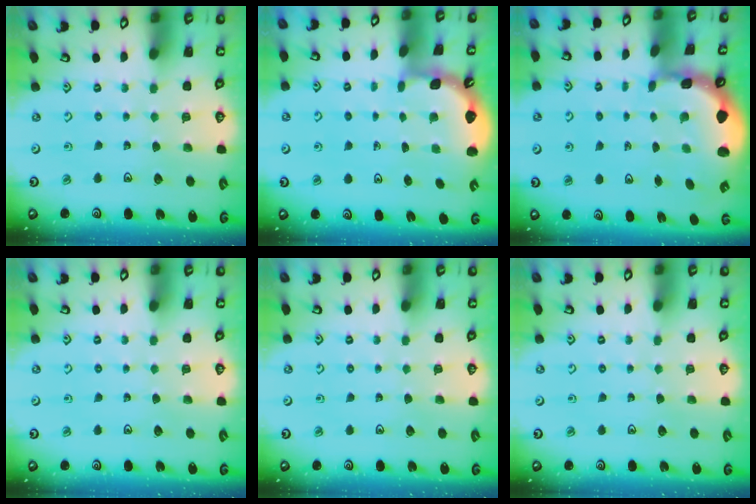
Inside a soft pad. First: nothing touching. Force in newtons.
{"total": 2.0, "press": 2.0, "slide": 0.2}
{"total": 2.5, "press": 2.4, "slide": 0.9}
{"total": 0.0}
{"total": 0.0}
{"total": 0.0}